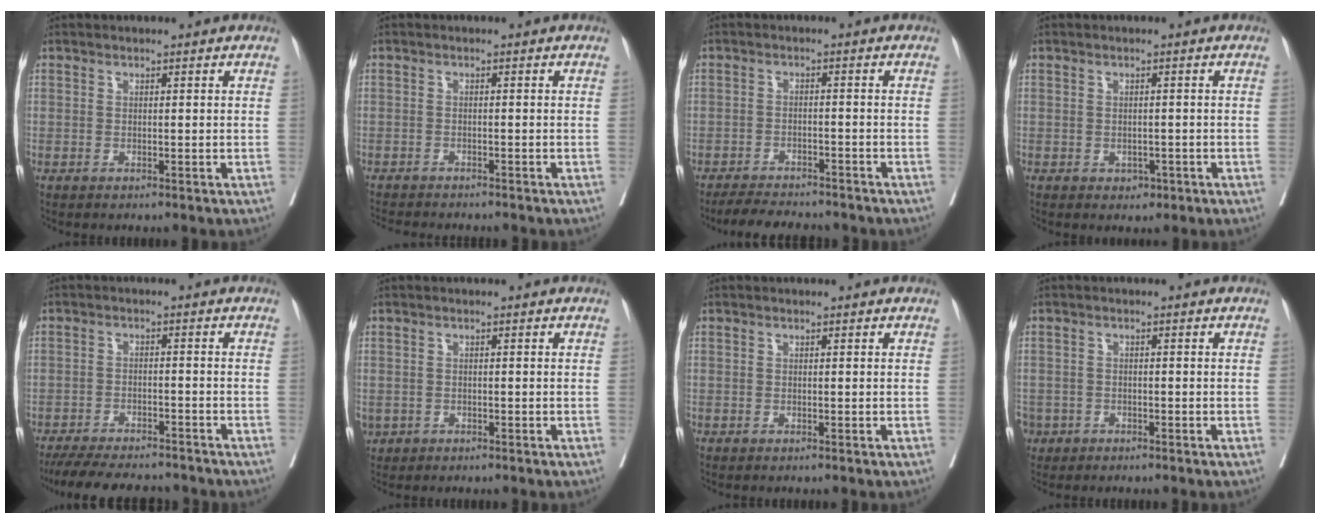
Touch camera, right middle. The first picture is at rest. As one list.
[{"total": 7.3, "force": [-6.8, 1.1, 2.6], "torque": [-0.033, -0.008, -0.097]}, {"total": 7.4, "force": [-6.8, 1.5, 2.3], "torque": [-0.031, -0.010, -0.104]}, {"total": 1.7, "force": [-0.8, 1.3, 0.8], "torque": [-0.007, 0.003, -0.004]}, {"total": 13.3, "force": [-11.9, 3.0, 5.1], "torque": [-0.087, -0.005, -0.166]}, {"total": 2.5, "force": [-1.2, 2.0, 0.9], "torque": [-0.024, -0.003, -0.016]}, {"total": 0.0}, {"total": 5.5, "force": [-3.1, 4.3, 1.4], "torque": [-0.048, -0.001, -0.054]}]